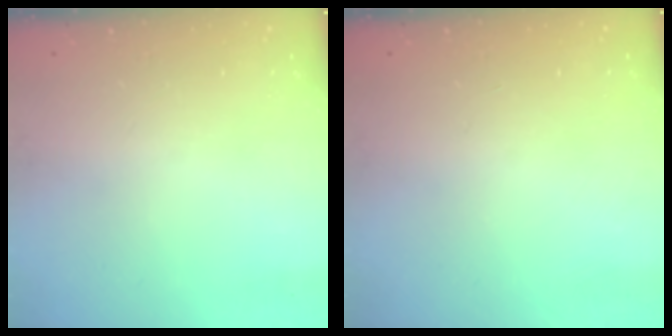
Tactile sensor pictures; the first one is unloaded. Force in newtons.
{"total": 0.0}